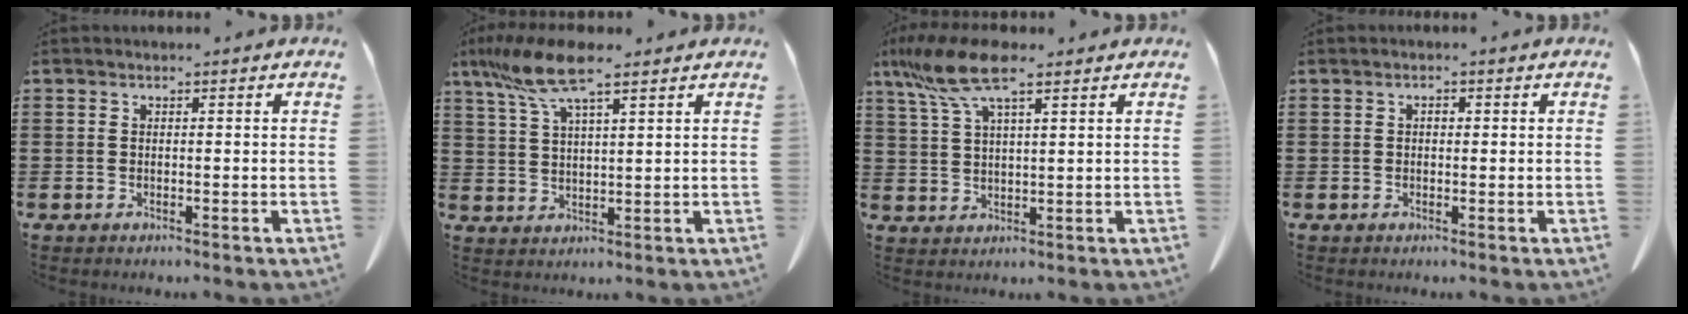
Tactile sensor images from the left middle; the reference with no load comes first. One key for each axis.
{"total": 9.0, "fx": 6.2, "fy": 1.5, "fz": 6.4, "tx": -0.153, "ty": -0.015, "tz": 0.107}
{"total": 9.2, "fx": 5.9, "fy": 2.1, "fz": 6.7, "tx": -0.158, "ty": -0.014, "tz": 0.101}
{"total": 0.9, "fx": 0.2, "fy": 0.5, "fz": 0.6, "tx": -0.015, "ty": 0.005, "tz": 0.003}